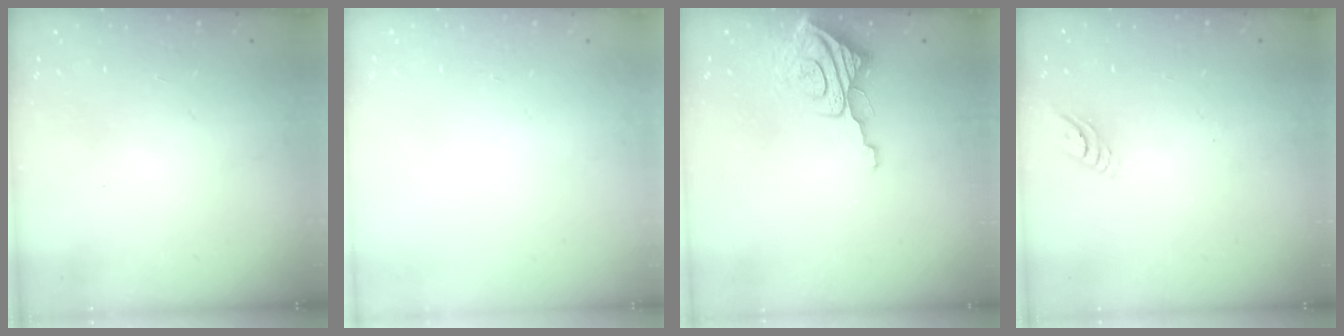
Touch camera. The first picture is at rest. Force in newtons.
{"total": 0.0}
{"total": 9.7, "press": 9.6, "slide": 1.1}
{"total": 4.1, "press": 4.1, "slide": 0.5}